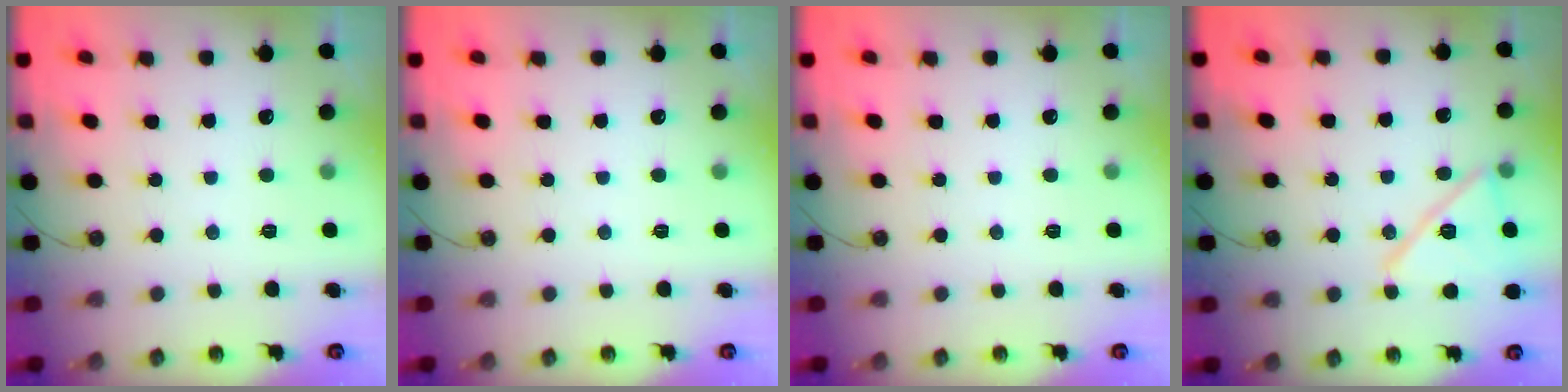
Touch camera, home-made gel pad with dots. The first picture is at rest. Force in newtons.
{"total": 0.0}
{"total": 0.0}
{"total": 14.7, "press": 14.7, "slide": 0.1}